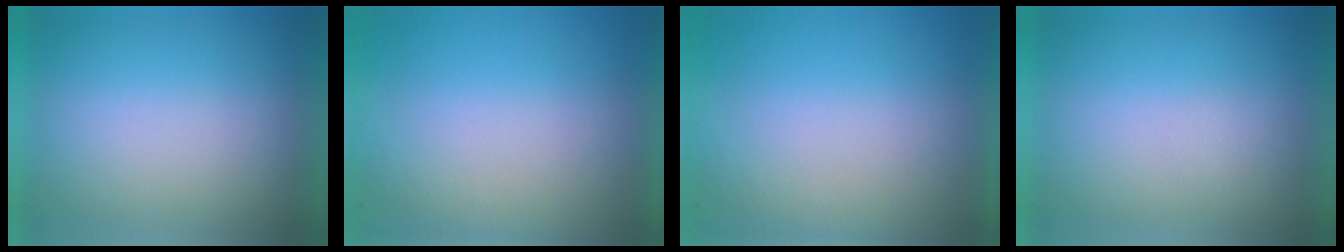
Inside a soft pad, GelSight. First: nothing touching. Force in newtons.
{"total": 2.8}
{"total": 2.8}
{"total": 1.2}